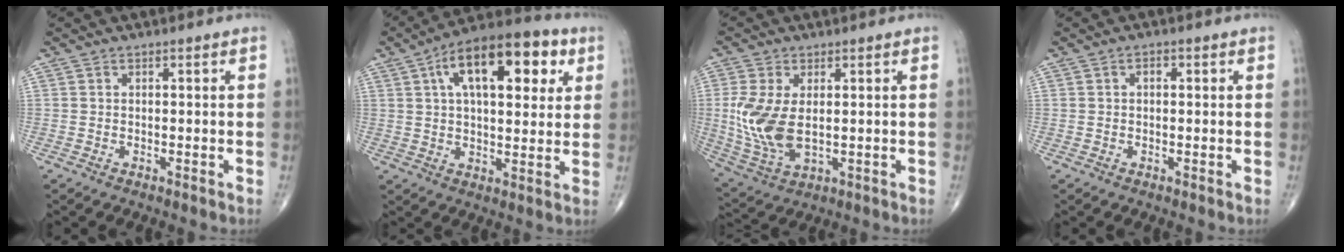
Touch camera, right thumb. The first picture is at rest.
{"total": 19.3, "force": [6.8, 8.9, 15.7], "torque": [-0.216, 0.011, 0.098]}
{"total": 11.5, "force": [0.3, 6.4, 9.6], "torque": [-0.213, -0.011, 0.019]}
{"total": 1.3, "force": [0.2, 0.7, 1.1], "torque": [-0.015, 0.003, 0.000]}